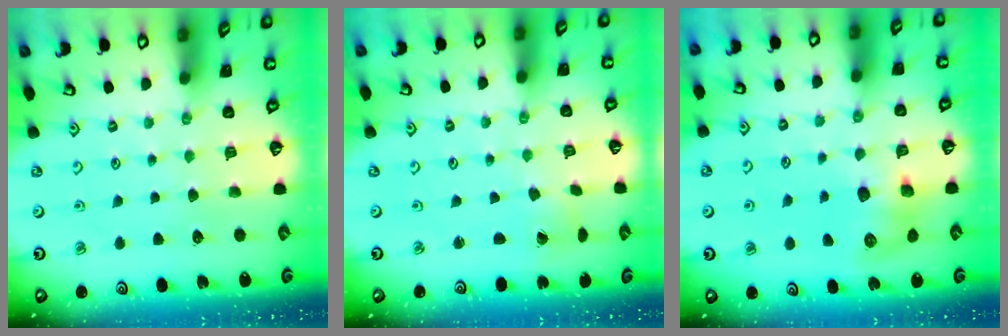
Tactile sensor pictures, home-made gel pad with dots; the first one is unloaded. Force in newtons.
{"total": 0.9, "press": 0.9, "slide": 0.0}
{"total": 8.2, "press": 8.1, "slide": 1.2}